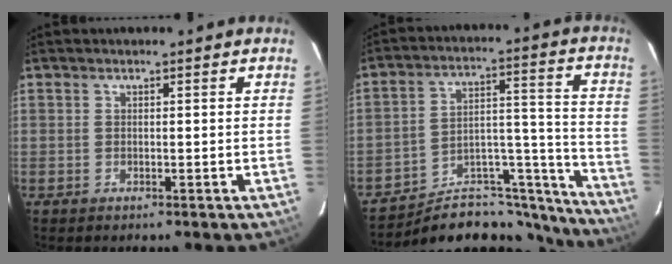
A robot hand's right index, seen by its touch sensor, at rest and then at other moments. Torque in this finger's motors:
{"motor_torque": [0.39, -1.67, -0.04, -0.11]}